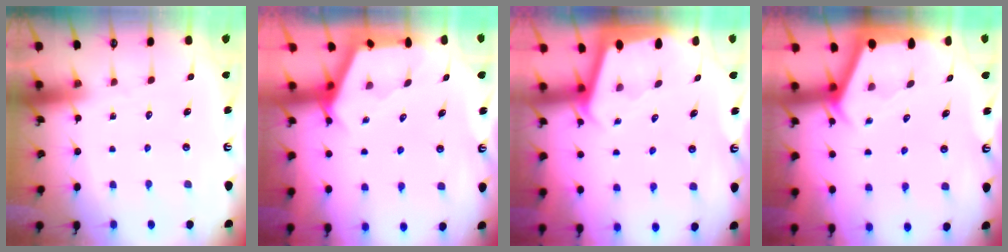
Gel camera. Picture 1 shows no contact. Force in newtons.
{"total": 3.0, "press": 3.0, "slide": 0.3}
{"total": 1.9, "press": 1.9, "slide": 0.1}
{"total": 2.4, "press": 2.4, "slide": 0.3}